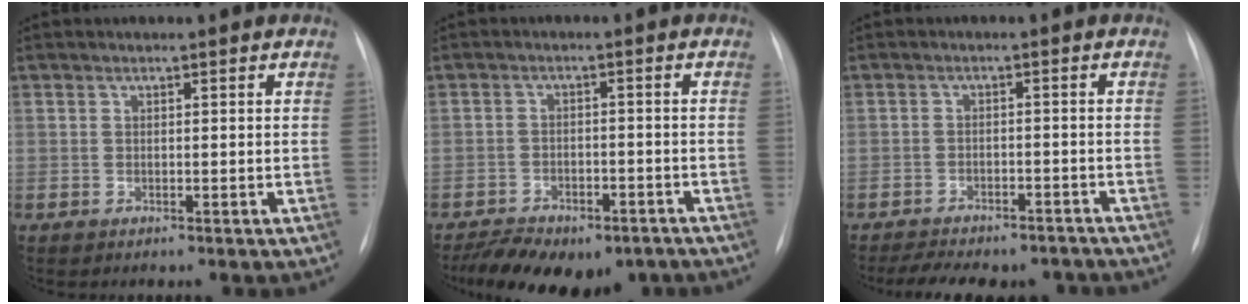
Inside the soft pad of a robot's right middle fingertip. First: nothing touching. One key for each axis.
{"total": 14.9, "fx": -10.8, "fy": 7.3, "fz": 7.2, "tx": -0.141, "ty": -0.002, "tz": -0.146}
{"total": 13.2, "fx": -11.1, "fy": 5.2, "fz": 4.8, "tx": -0.093, "ty": 0.009, "tz": -0.139}